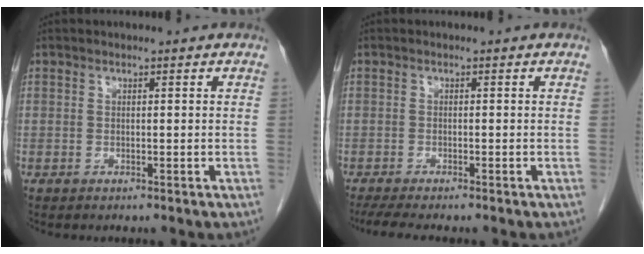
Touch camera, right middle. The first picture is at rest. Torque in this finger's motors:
{"motor_torque": [0.50, -0.36, 0.02, 0.02]}